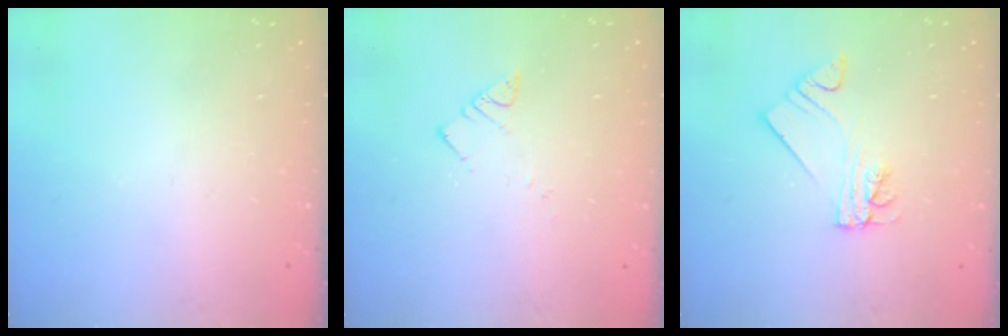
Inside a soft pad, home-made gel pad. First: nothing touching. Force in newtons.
{"total": 3.8, "press": 3.8, "slide": 0.2}
{"total": 4.5, "press": 4.5, "slide": 0.3}